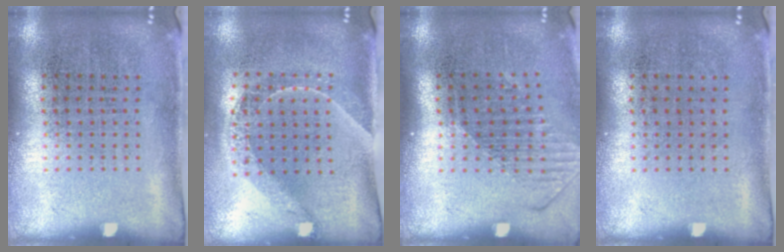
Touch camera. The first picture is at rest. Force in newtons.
{"total": 1.5, "press": 1.3, "slide": 0.8}
{"total": 1.6, "press": 1.2, "slide": 1.0}
{"total": 0.0}